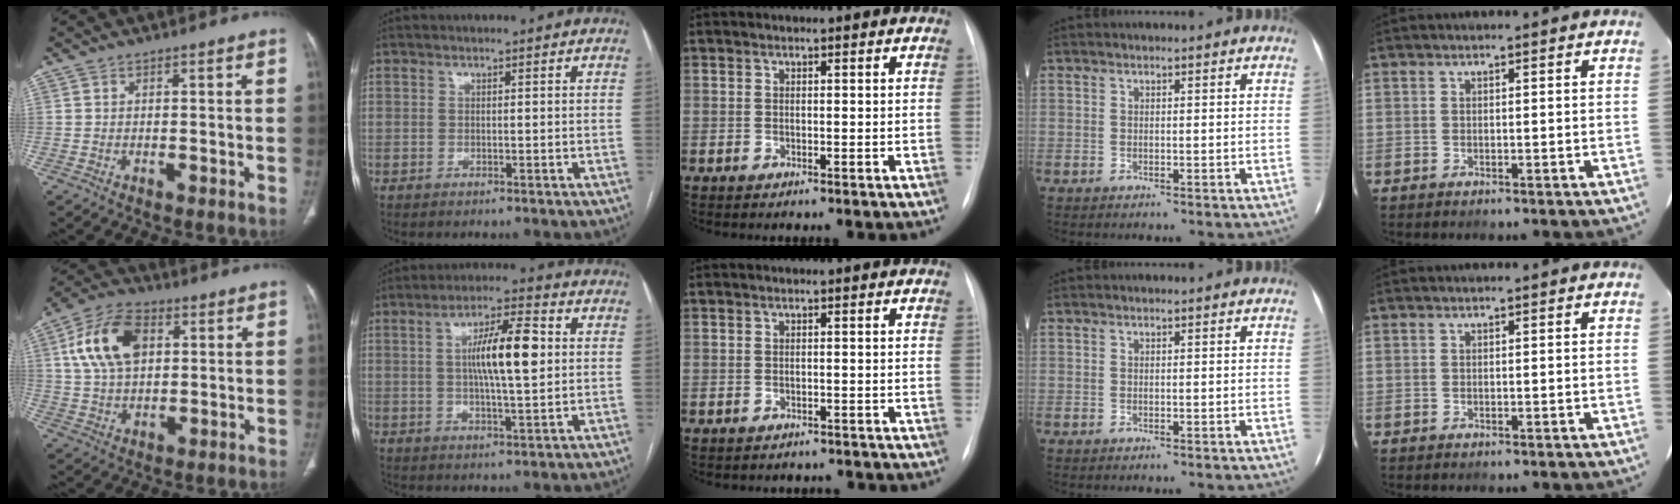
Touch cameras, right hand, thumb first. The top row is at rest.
{"thumb": {"total": 13.5, "force": [3.6, 8.4, 9.9], "torque": [-0.177, 0.009, 0.065]}, "index": {"total": 10.3, "force": [1.4, 1.8, 10.0], "torque": [-0.178, 0.012, 0.023]}, "middle": {"total": 4.6, "force": [-4.2, 1.8, 0.4], "torque": [-0.004, 0.004, -0.044]}}